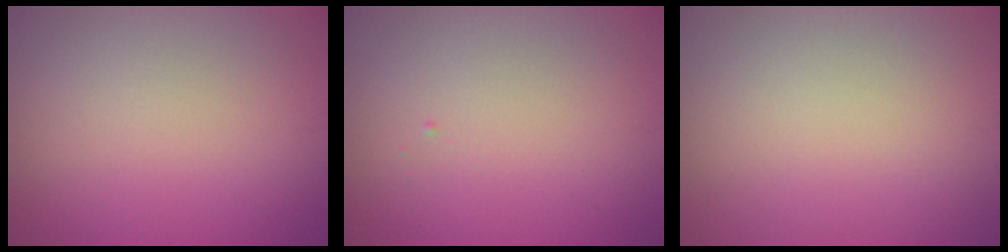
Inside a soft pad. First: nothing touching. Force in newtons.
{"total": 0.0}
{"total": 0.0}